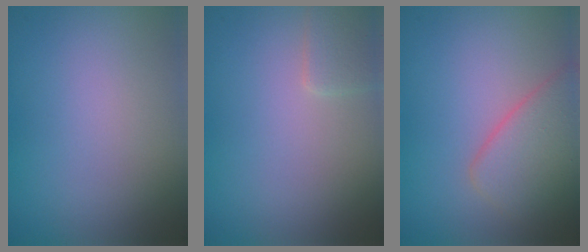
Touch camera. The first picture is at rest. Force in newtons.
{"total": 1.6, "press": 1.6, "slide": 0.1}
{"total": 4.4, "press": 4.4, "slide": 0.2}